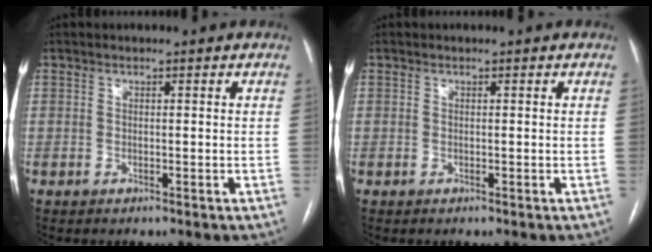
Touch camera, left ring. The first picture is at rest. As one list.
[{"total": 0.0}]